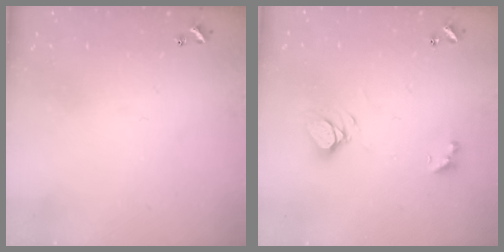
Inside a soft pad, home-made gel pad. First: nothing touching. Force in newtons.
{"total": 7.2, "press": 7.2, "slide": 0.7}